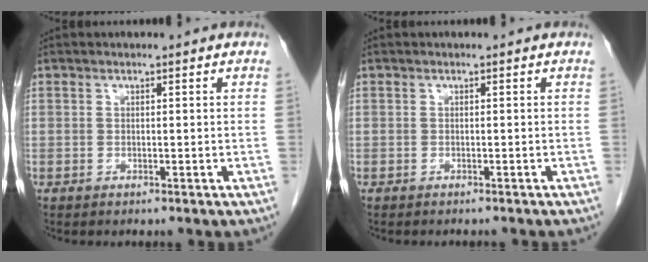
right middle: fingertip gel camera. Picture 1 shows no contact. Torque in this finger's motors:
{"motor_torque": [0.04, -0.04, -0.01, 0.00]}